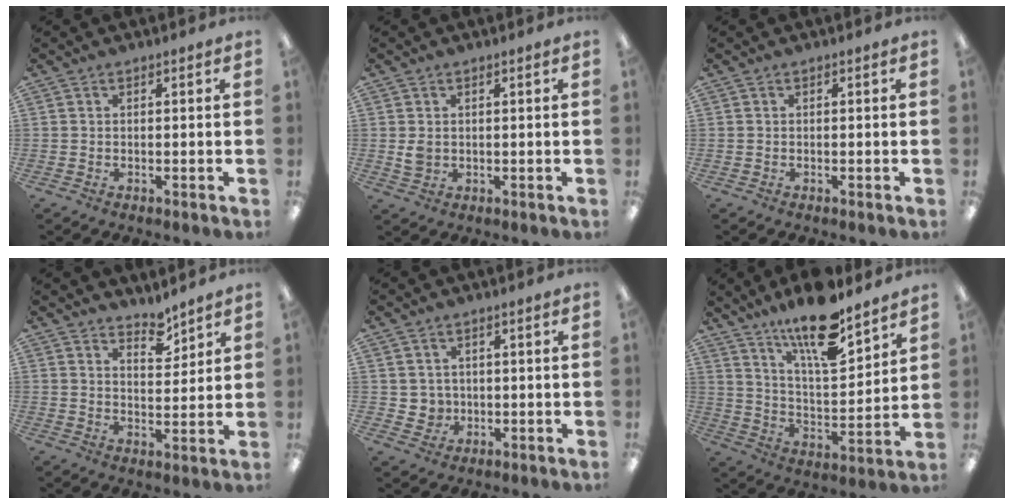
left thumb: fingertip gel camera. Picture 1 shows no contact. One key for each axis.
{"total": 2.4, "fx": 0.7, "fy": 1.9, "fz": 1.4, "tx": -0.020, "ty": 0.000, "tz": 0.011}
{"total": 0.0}
{"total": 5.2, "fx": 4.8, "fy": 1.6, "fz": 1.4, "tx": -0.005, "ty": -0.040, "tz": 0.082}
{"total": 3.2, "fx": 1.0, "fy": 3.1, "fz": 0.0, "tx": -0.002, "ty": 0.000, "tz": 0.017}
{"total": 16.5, "fx": 12.7, "fy": 4.4, "fz": 9.6, "tx": -0.163, "ty": -0.079, "tz": 0.212}